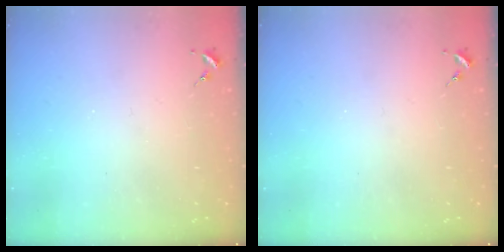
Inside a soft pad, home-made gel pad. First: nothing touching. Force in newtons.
{"total": 0.0}